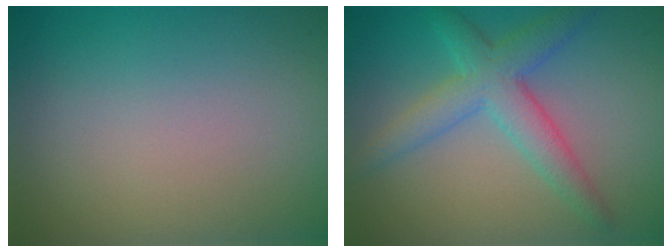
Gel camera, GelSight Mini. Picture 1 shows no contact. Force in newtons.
{"total": 4.5, "press": 4.5, "slide": 0.1}